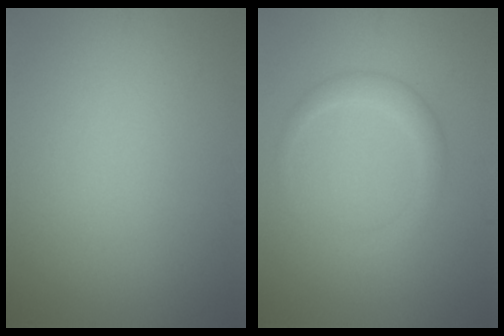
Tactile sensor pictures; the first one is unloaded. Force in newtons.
{"total": 2.3, "press": 2.3, "slide": 0.2}